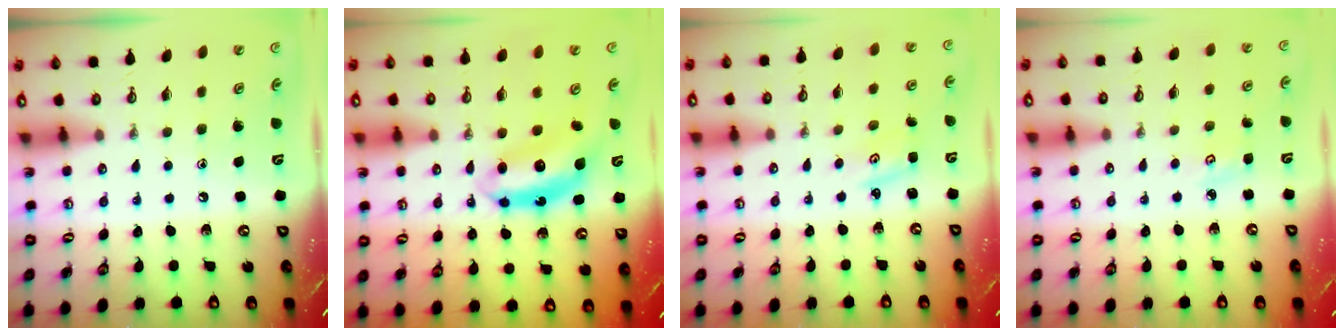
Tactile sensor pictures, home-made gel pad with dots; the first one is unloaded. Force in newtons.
{"total": 7.3, "press": 7.3, "slide": 0.3}
{"total": 1.5, "press": 1.5, "slide": 0.3}
{"total": 2.8, "press": 2.8, "slide": 0.4}